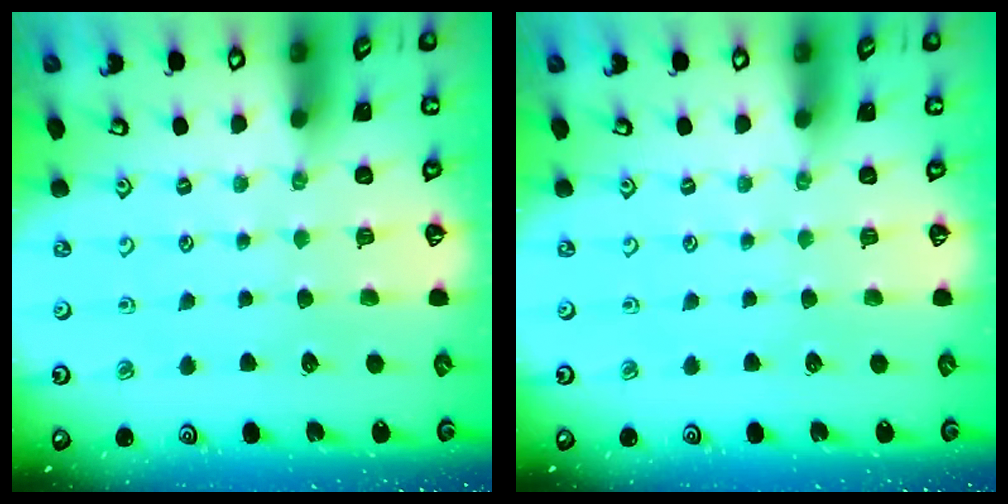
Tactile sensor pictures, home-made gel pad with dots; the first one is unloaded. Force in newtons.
{"total": 0.0}